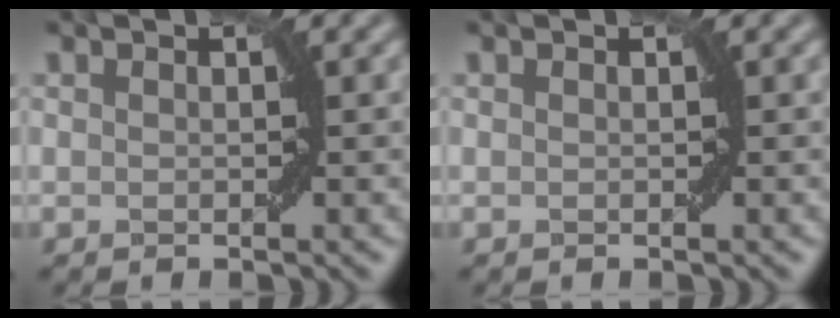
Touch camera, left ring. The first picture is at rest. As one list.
[{"total": 0.0}]